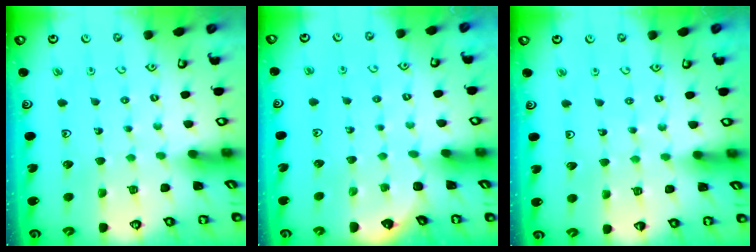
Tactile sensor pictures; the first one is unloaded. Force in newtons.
{"total": 1.7, "press": 1.7, "slide": 0.1}
{"total": 2.1, "press": 2.1, "slide": 0.2}